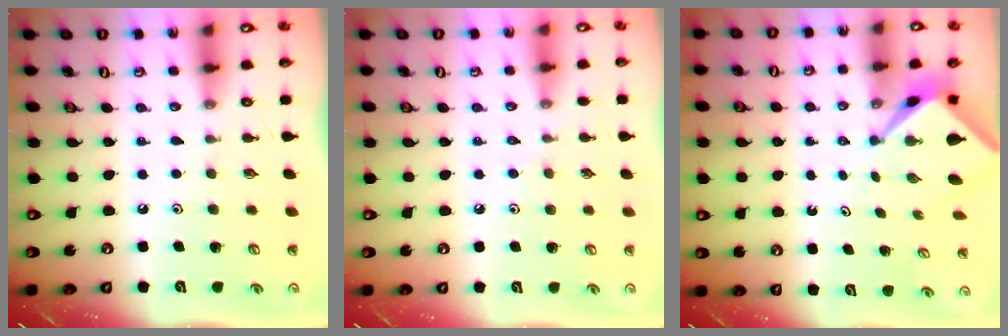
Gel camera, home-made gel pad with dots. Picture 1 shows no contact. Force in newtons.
{"total": 4.4, "press": 4.3, "slide": 0.7}
{"total": 2.5, "press": 2.4, "slide": 0.3}